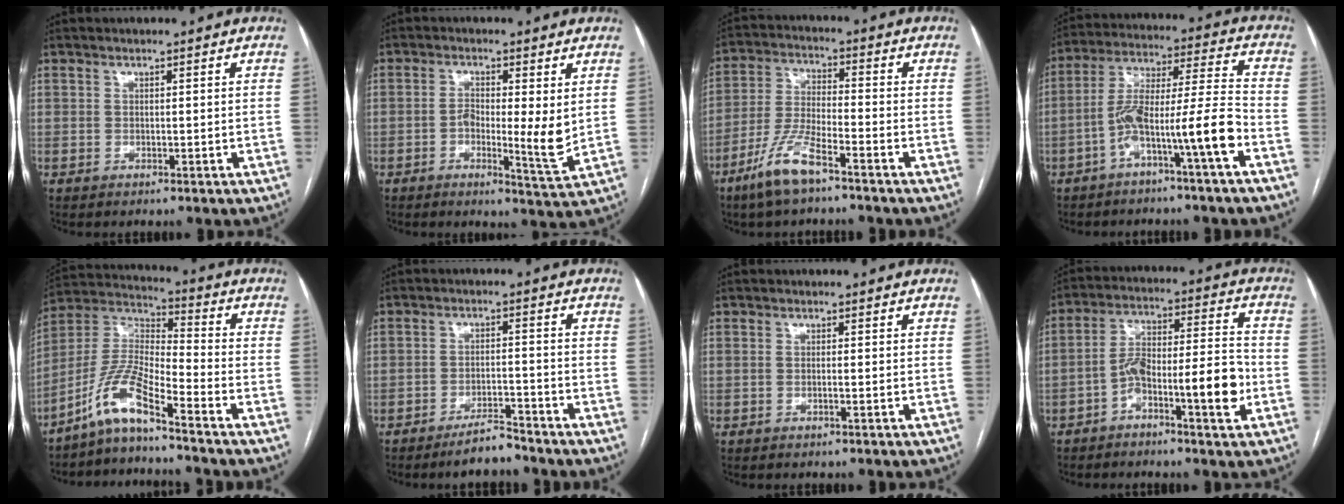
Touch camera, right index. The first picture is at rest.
{"total": 6.7, "force": [-0.1, 1.3, 6.6], "torque": [-0.109, -0.007, -0.005]}
{"total": 8.9, "force": [-5.9, 1.4, 6.5], "torque": [-0.143, -0.013, -0.120]}
{"total": 11.8, "force": [-5.6, -0.3, 10.4], "torque": [-0.192, 0.027, -0.098]}
{"total": 9.5, "force": [-7.1, 0.2, 6.2], "torque": [-0.142, 0.007, -0.143]}
{"total": 4.8, "force": [-4.3, 0.8, 2.0], "torque": [-0.033, -0.005, -0.076]}
{"total": 0.5, "force": [-0.2, -0.1, 0.5], "torque": [-0.009, 0.001, -0.005]}
{"total": 11.1, "force": [-4.4, 1.9, 10.0], "torque": [-0.167, 0.032, -0.071]}